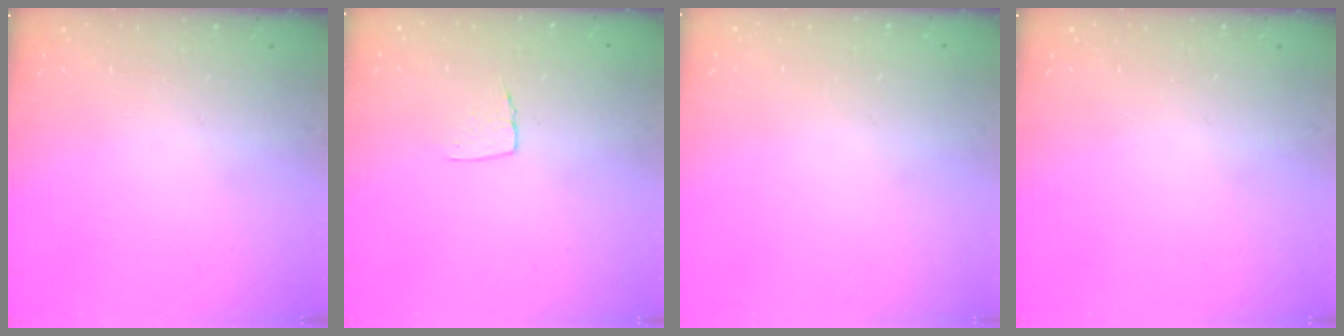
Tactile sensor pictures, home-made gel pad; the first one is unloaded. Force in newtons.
{"total": 5.0, "press": 5.0, "slide": 0.3}
{"total": 0.0}
{"total": 0.0}